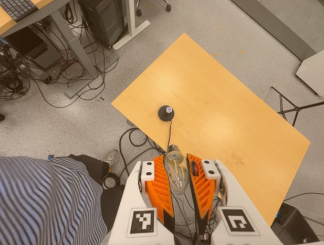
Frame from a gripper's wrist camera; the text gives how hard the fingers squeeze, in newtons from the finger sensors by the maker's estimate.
{"total": 21.0, "left": 24.9, "right": 17.1}